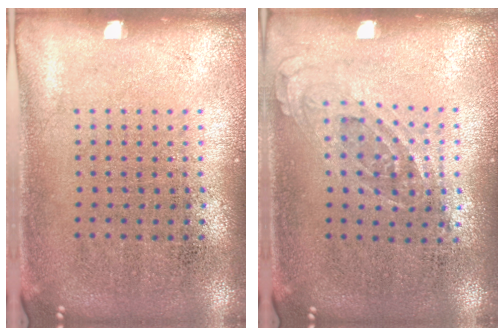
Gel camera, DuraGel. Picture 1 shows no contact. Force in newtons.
{"total": 0.7, "press": 0.6, "slide": 0.3}